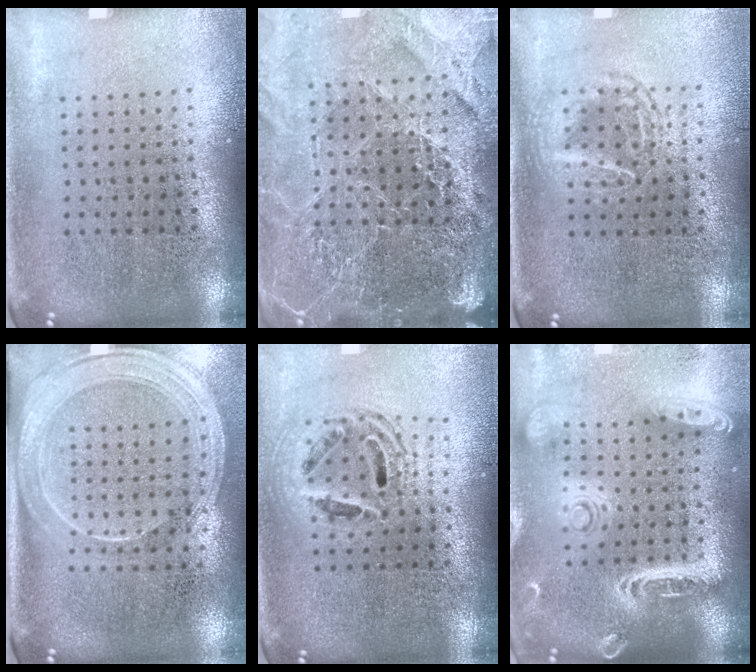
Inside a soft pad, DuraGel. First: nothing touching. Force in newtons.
{"total": 5.0, "press": 4.5, "slide": 2.1}
{"total": 1.3, "press": 1.2, "slide": 0.5}
{"total": 2.1, "press": 1.8, "slide": 1.1}
{"total": 1.6, "press": 1.3, "slide": 0.9}
{"total": 2.8, "press": 2.4, "slide": 1.4}